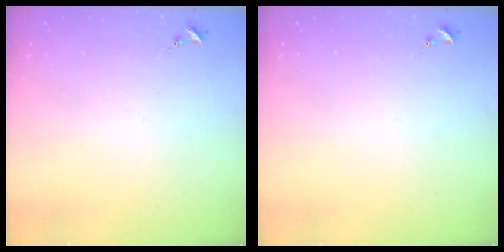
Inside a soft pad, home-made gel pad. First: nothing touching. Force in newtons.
{"total": 0.0}